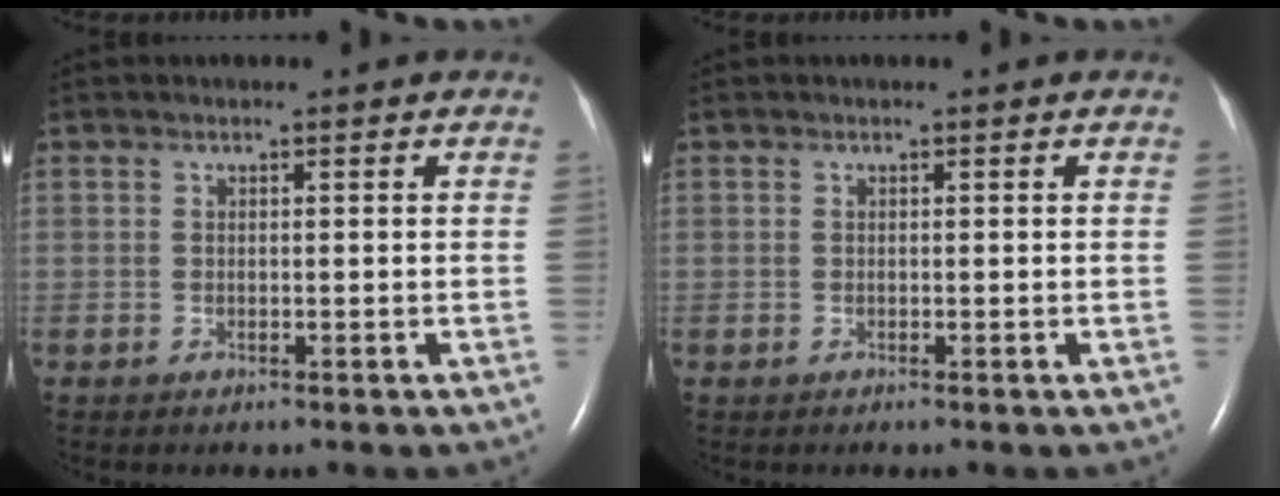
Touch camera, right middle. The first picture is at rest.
{"total": 0.0}